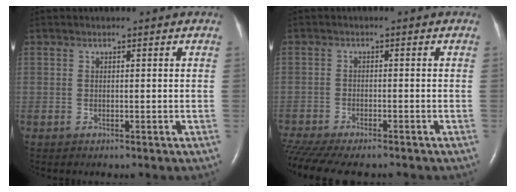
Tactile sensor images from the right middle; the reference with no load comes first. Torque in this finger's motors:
{"motor_torque": [1.06, -1.07, 0.24, 0.08]}